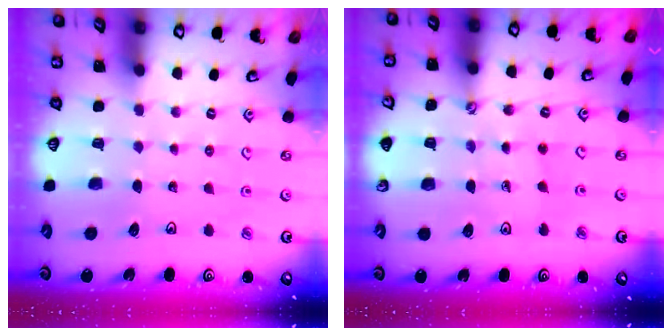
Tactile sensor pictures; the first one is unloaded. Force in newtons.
{"total": 2.5, "press": 2.2, "slide": 1.3}